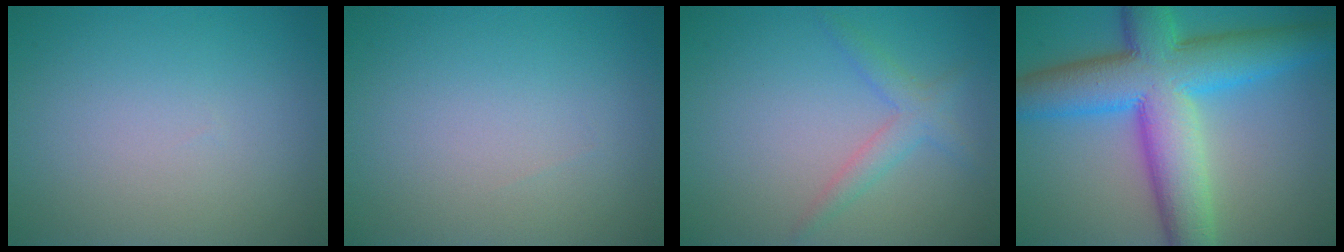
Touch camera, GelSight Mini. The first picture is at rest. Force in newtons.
{"total": 0.0}
{"total": 2.2, "press": 2.2, "slide": 0.1}
{"total": 11.9, "press": 11.9, "slide": 0.2}